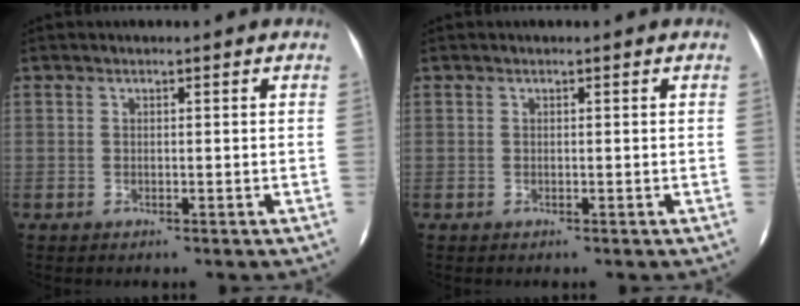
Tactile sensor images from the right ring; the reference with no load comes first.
{"total": 0.0}